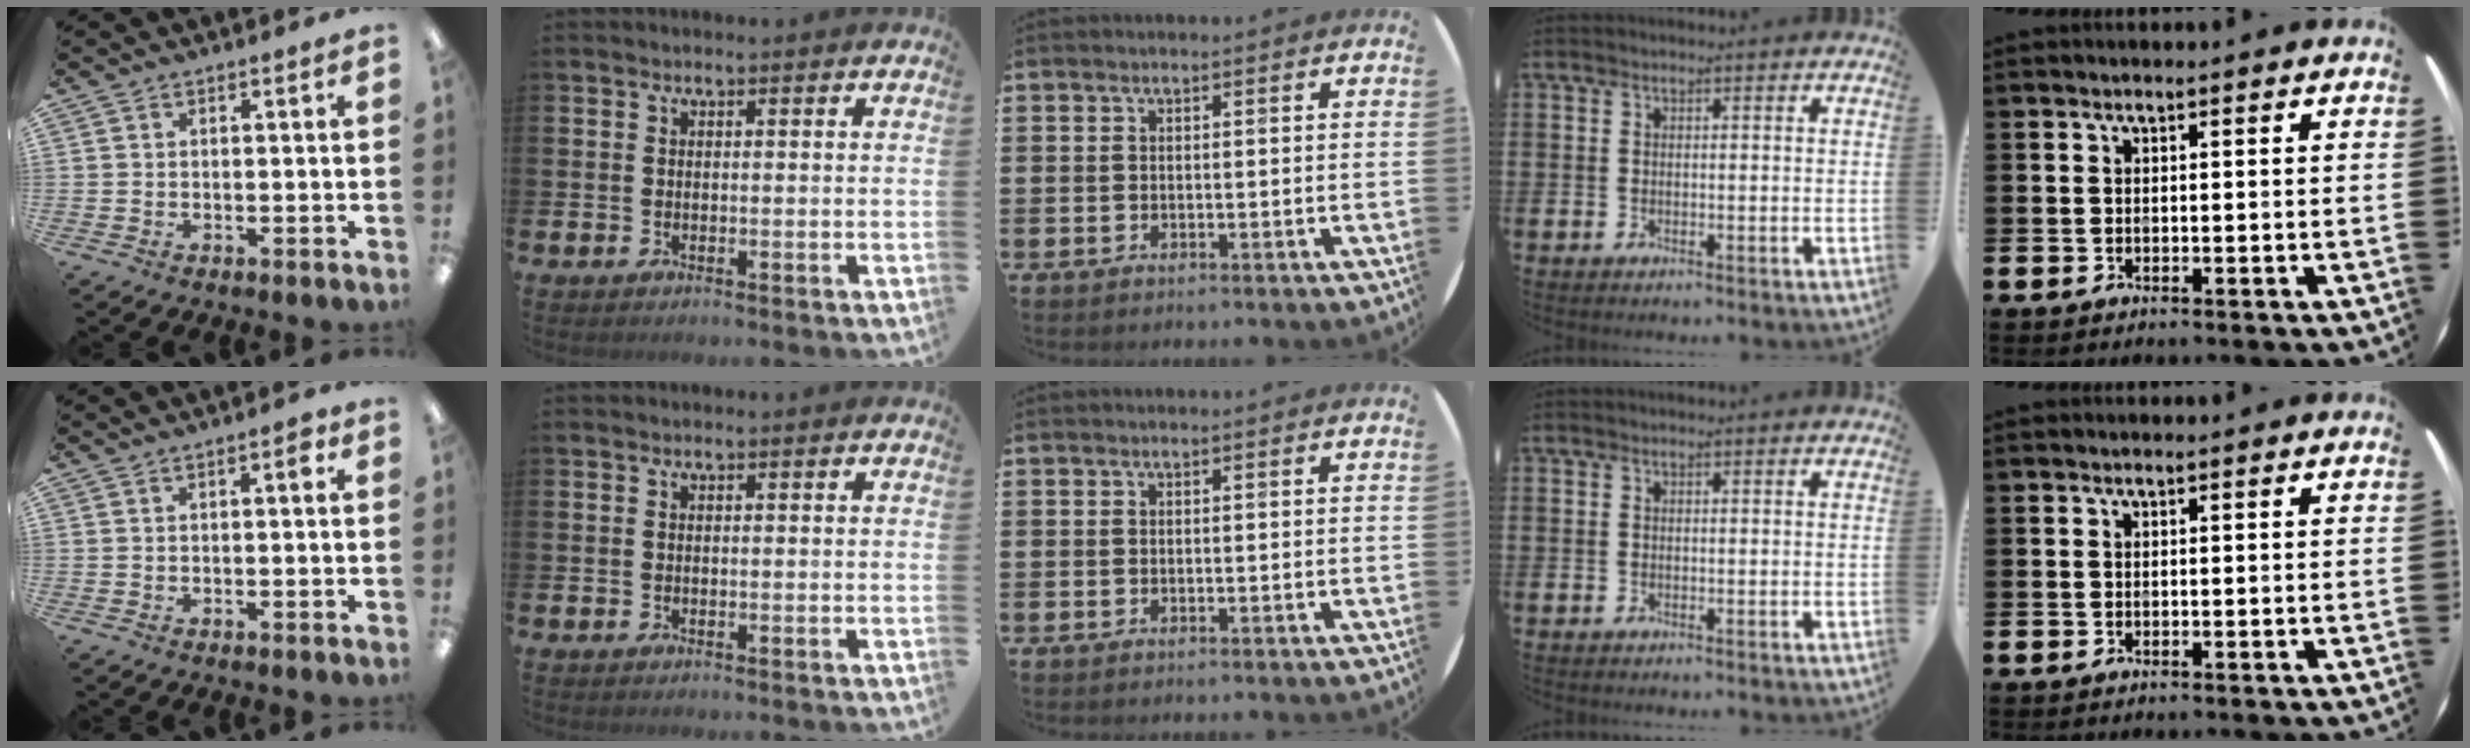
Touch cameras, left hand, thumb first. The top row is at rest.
{"thumb": {"total": 1.9, "force": [0.7, 0.4, 1.7], "torque": [-0.026, 0.002, 0.008]}}